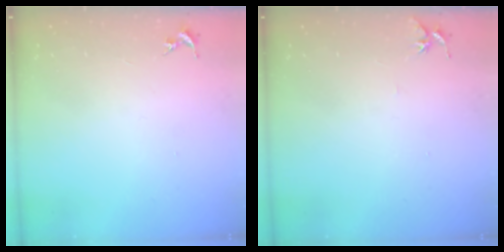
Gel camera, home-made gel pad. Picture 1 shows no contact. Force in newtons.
{"total": 4.9, "press": 4.8, "slide": 0.5}